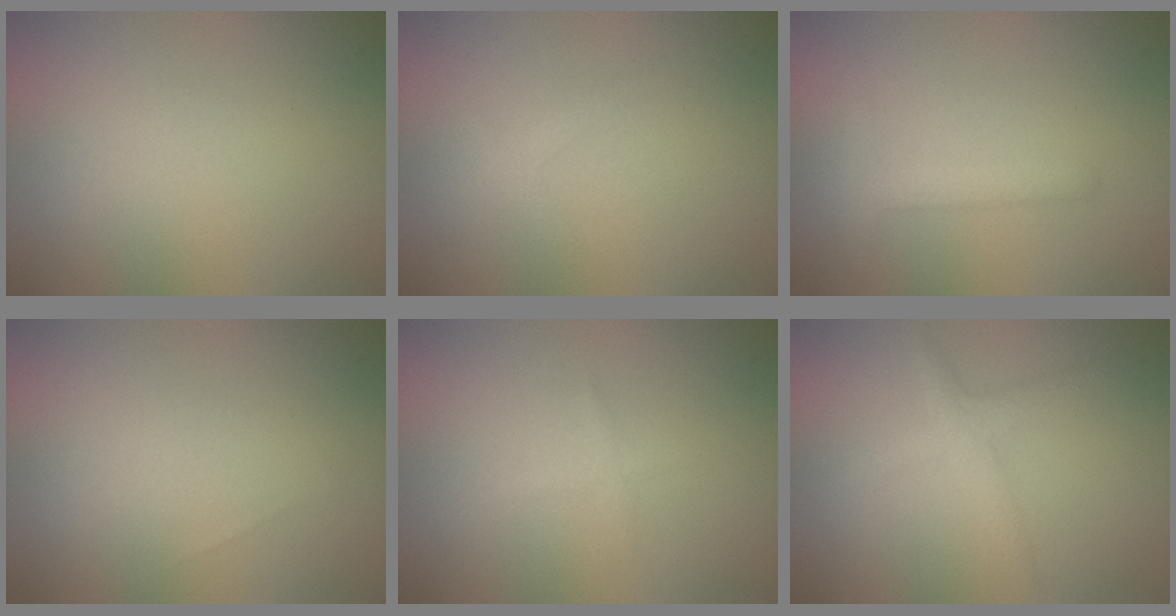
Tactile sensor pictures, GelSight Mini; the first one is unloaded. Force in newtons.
{"total": 0.8, "press": 0.8, "slide": 0.0}
{"total": 1.8, "press": 1.8, "slide": 0.1}
{"total": 0.0}
{"total": 0.8, "press": 0.8, "slide": 0.1}
{"total": 2.0, "press": 2.0, "slide": 0.1}